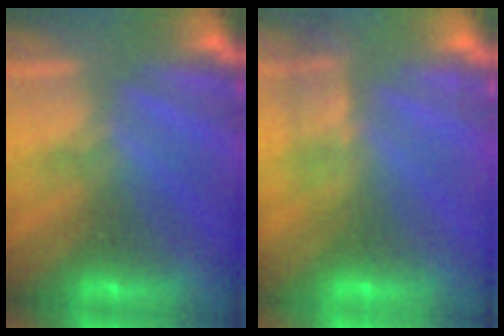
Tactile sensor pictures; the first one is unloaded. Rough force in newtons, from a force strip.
{"total": 2.3}